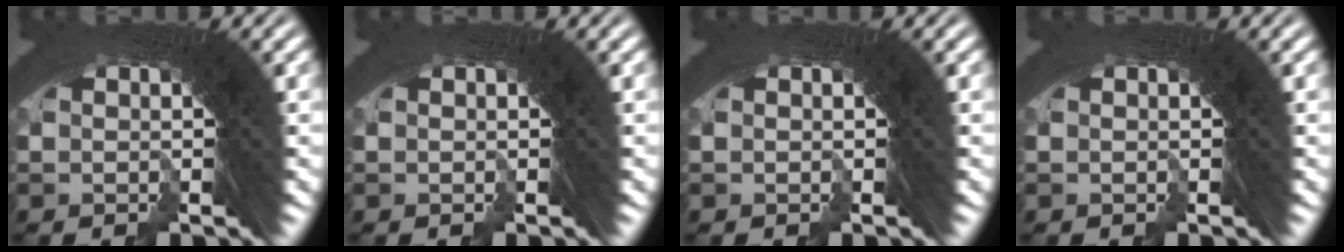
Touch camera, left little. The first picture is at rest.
{"total": 0.0}
{"total": 0.0}
{"total": 0.0}